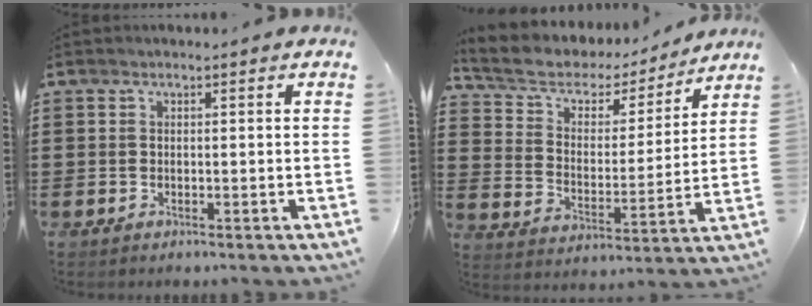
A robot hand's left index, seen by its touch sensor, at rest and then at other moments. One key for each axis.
{"total": 5.5, "fx": 4.3, "fy": 2.8, "fz": 1.8, "tx": -0.064, "ty": -0.023, "tz": 0.070}